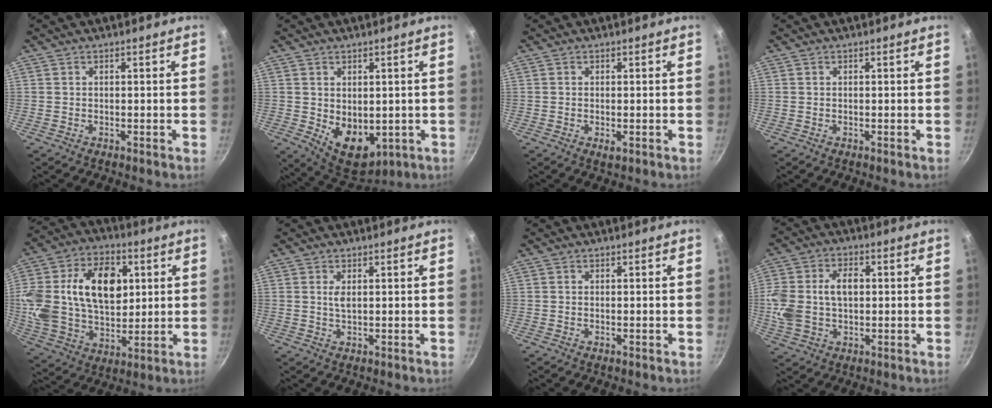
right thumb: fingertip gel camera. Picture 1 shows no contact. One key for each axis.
{"total": 9.6, "fx": -0.7, "fy": 6.7, "fz": 6.8, "tx": -0.075, "ty": -0.019, "tz": 0.012}
{"total": 1.4, "fx": -0.5, "fy": 0.7, "fz": 1.2, "tx": -0.022, "ty": -0.003, "tz": -0.006}
{"total": 0.0}
{"total": 25.3, "fx": 5.1, "fy": 17.0, "fz": 18.0, "tx": -0.350, "ty": 0.016, "tz": 0.089}
{"total": 1.9, "fx": 0.5, "fy": 0.9, "fz": 1.6, "tx": -0.030, "ty": -0.002, "tz": 0.011}
{"total": 0.0}
{"total": 12.3, "fx": 0.7, "fy": 8.4, "fz": 8.9, "tx": -0.166, "ty": 0.017, "tz": 0.009}